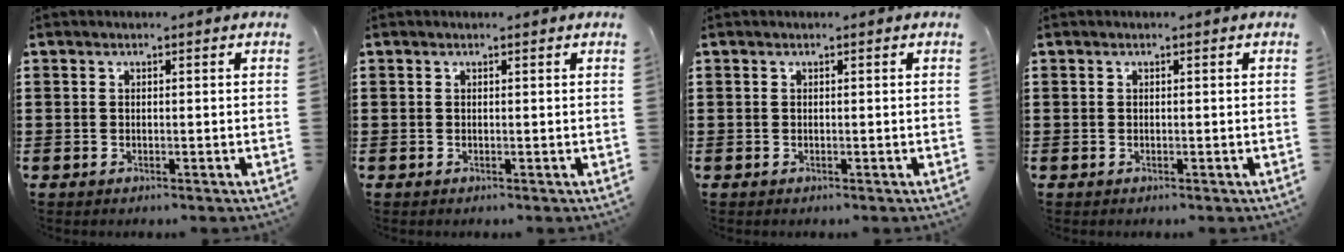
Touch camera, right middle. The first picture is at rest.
{"total": 0.0}
{"total": 0.0}
{"total": 0.0}